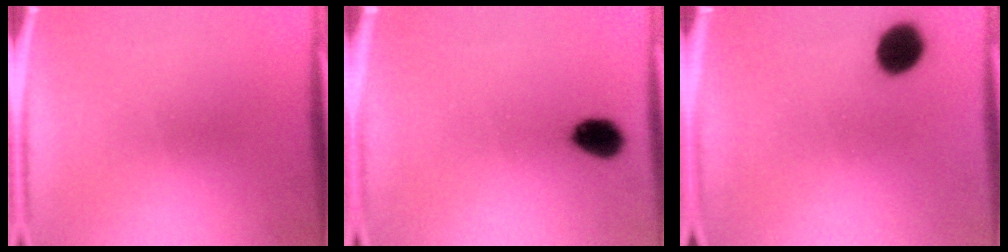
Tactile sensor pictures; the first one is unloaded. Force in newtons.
{"total": 6.1}
{"total": 7.8}